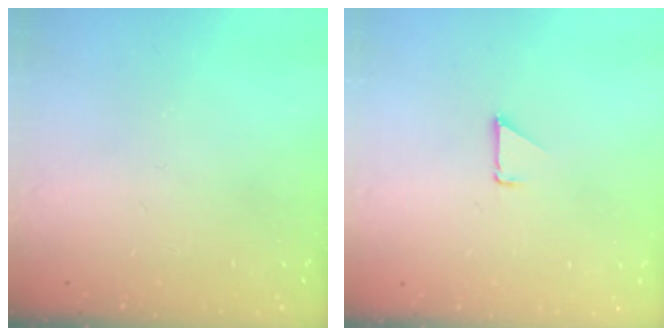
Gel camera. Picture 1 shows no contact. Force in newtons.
{"total": 0.7, "press": 0.7, "slide": 0.1}